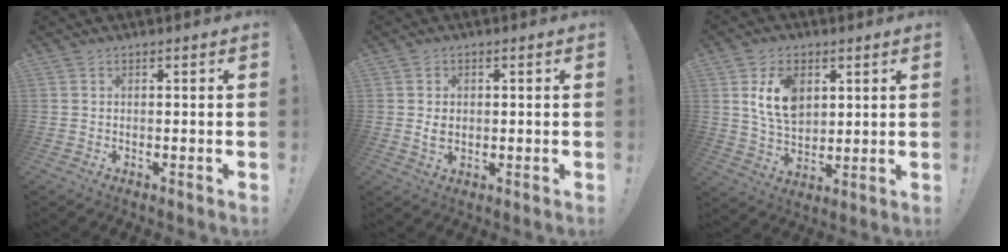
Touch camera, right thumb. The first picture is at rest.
{"total": 3.3, "force": [0.4, 2.7, 1.9], "torque": [-0.026, -0.001, 0.004]}
{"total": 12.4, "force": [4.2, 8.6, 7.8], "torque": [-0.140, -0.006, 0.080]}